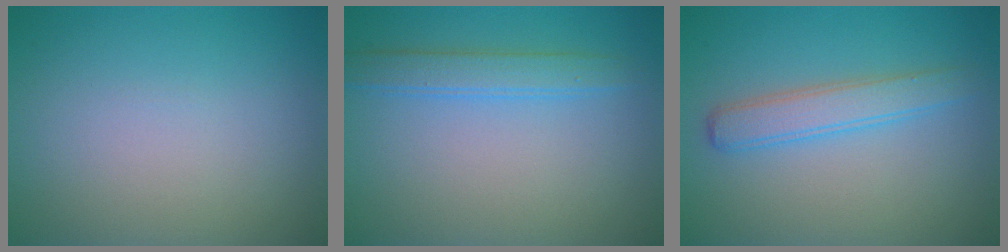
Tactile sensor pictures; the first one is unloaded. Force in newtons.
{"total": 2.6, "press": 2.6, "slide": 0.0}
{"total": 2.9, "press": 2.9, "slide": 0.1}